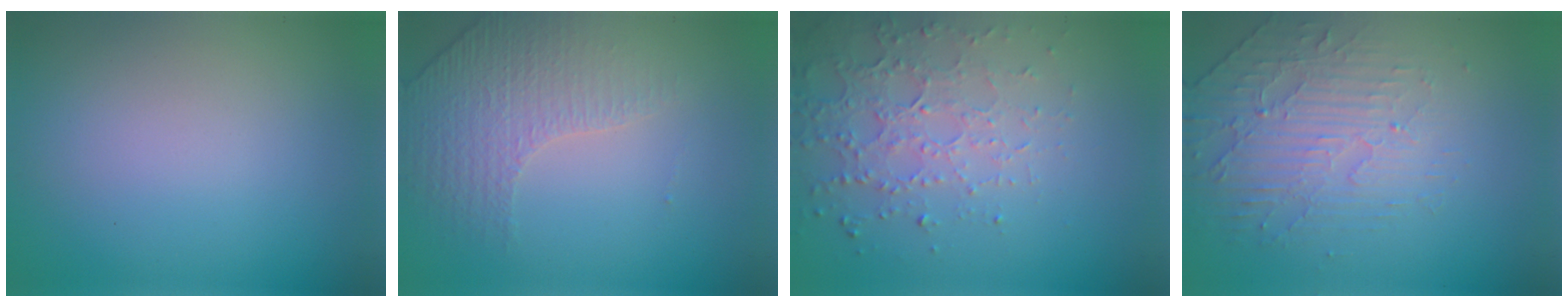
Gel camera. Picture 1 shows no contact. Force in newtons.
{"total": 4.2, "press": 2.9, "slide": 3.1}
{"total": 4.7, "press": 3.4, "slide": 3.3}
{"total": 4.7, "press": 3.3, "slide": 3.3}